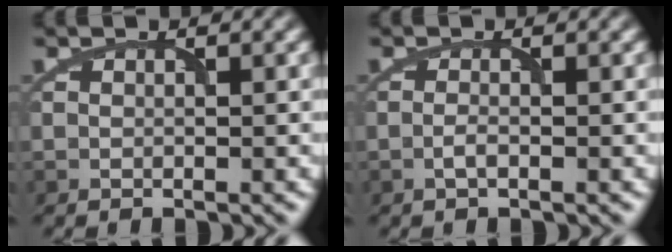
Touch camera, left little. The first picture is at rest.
{"total": 0.9, "force": [-0.4, 0.2, 0.7], "torque": [-0.018, 0.000, -0.009]}